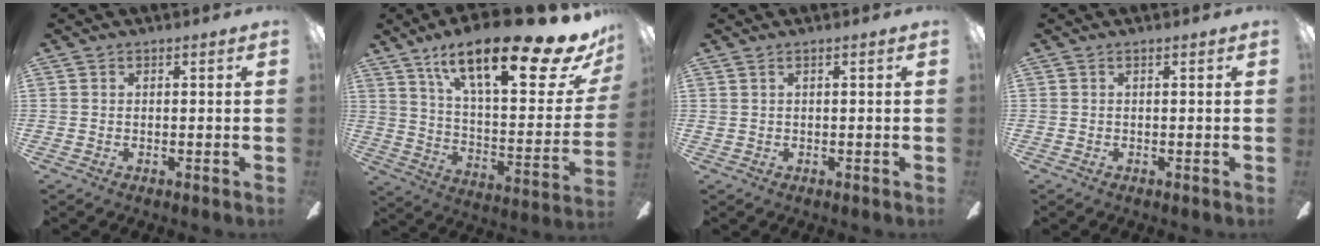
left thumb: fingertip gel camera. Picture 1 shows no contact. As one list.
[{"total": 25.6, "force": [16.6, 6.9, 18.2], "torque": [-0.272, -0.099, 0.265]}, {"total": 0.7, "force": [0.2, 0.3, 0.7], "torque": [-0.014, 0.001, 0.004]}, {"total": 0.0}]